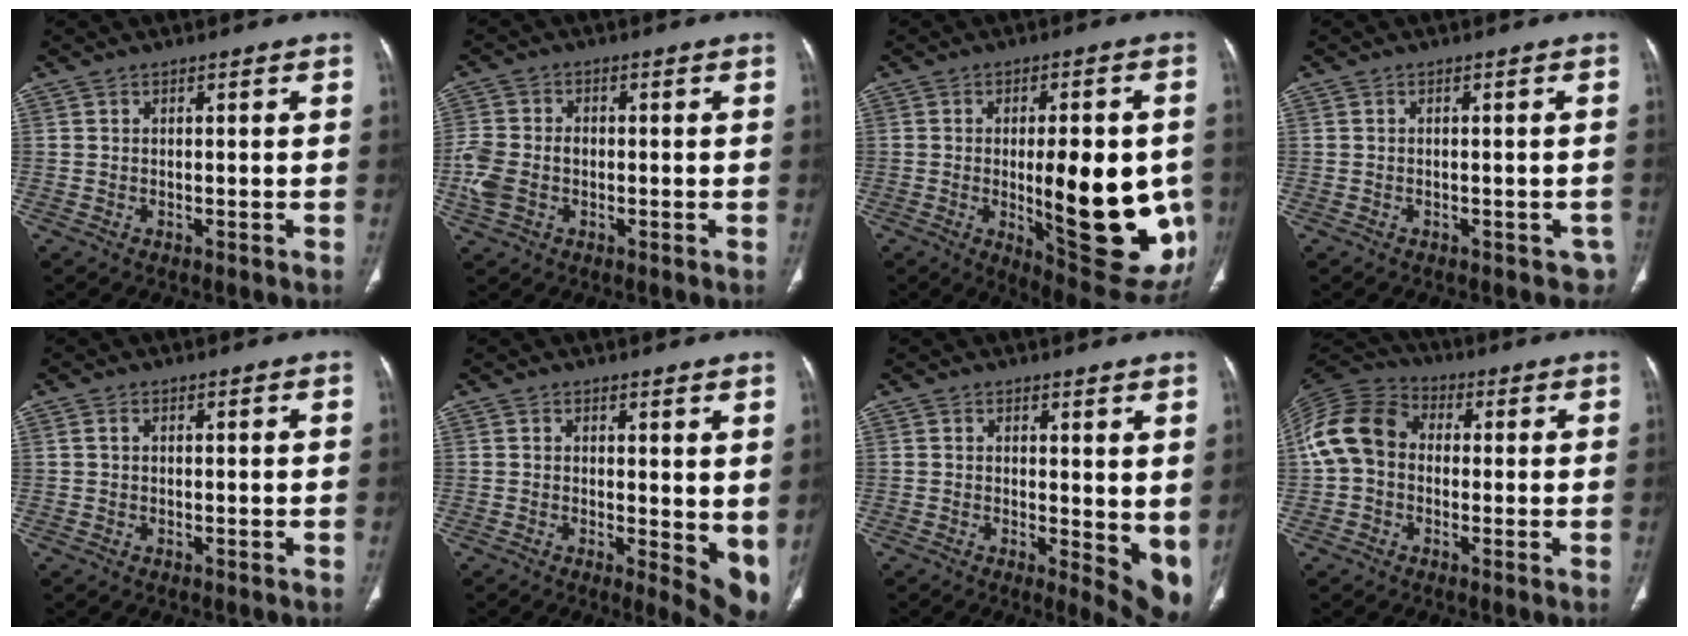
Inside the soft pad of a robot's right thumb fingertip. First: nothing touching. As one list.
[{"total": 6.8, "force": [-1.4, 5.0, 4.3], "torque": [-0.106, 0.015, -0.027]}, {"total": 23.7, "force": [-2.8, 8.2, 22.1], "torque": [-0.250, -0.023, -0.015]}, {"total": 3.4, "force": [-2.1, 2.3, 1.3], "torque": [0.006, 0.007, -0.026]}, {"total": 0.7, "force": [0.1, 0.5, 0.5], "torque": [-0.011, 0.003, 0.001]}, {"total": 7.9, "force": [0.7, 3.2, 7.2], "torque": [-0.081, -0.020, 0.013]}, {"total": 8.5, "force": [0.7, 3.5, 7.7], "torque": [-0.085, -0.021, 0.014]}, {"total": 11.4, "force": [0.1, 9.1, 6.9], "torque": [-0.134, 0.034, -0.013]}]